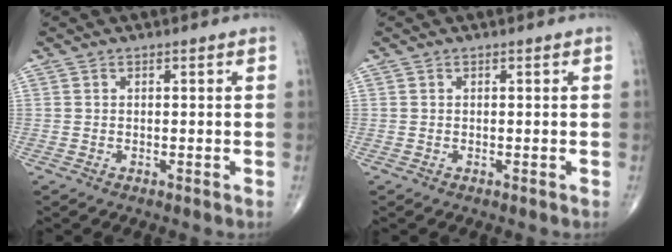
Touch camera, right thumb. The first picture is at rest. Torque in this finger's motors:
{"motor_torque": [0.01, 0.01, 0.00, 0.00, 0.00]}